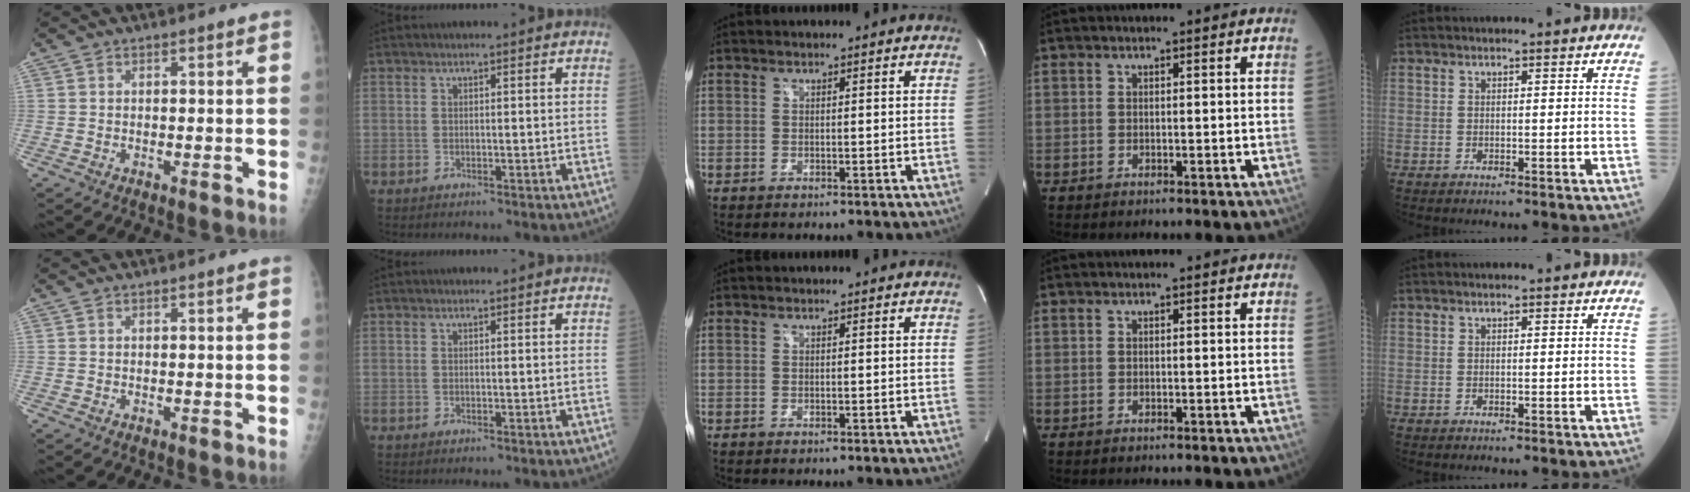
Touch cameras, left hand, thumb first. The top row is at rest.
{}